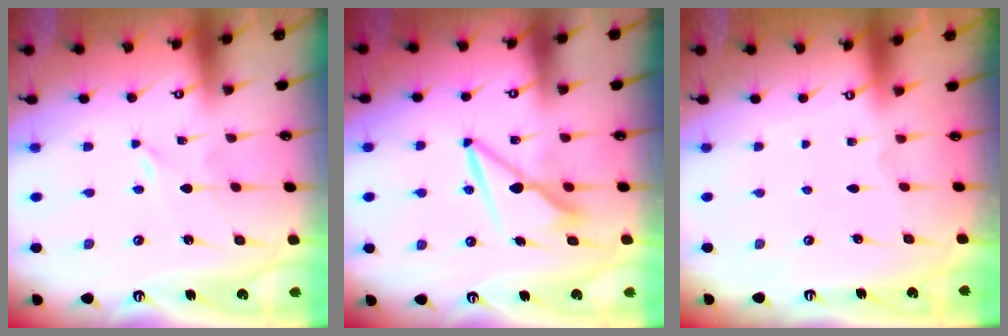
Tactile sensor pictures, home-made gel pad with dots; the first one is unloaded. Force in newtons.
{"total": 8.1, "press": 8.0, "slide": 1.3}
{"total": 0.0}